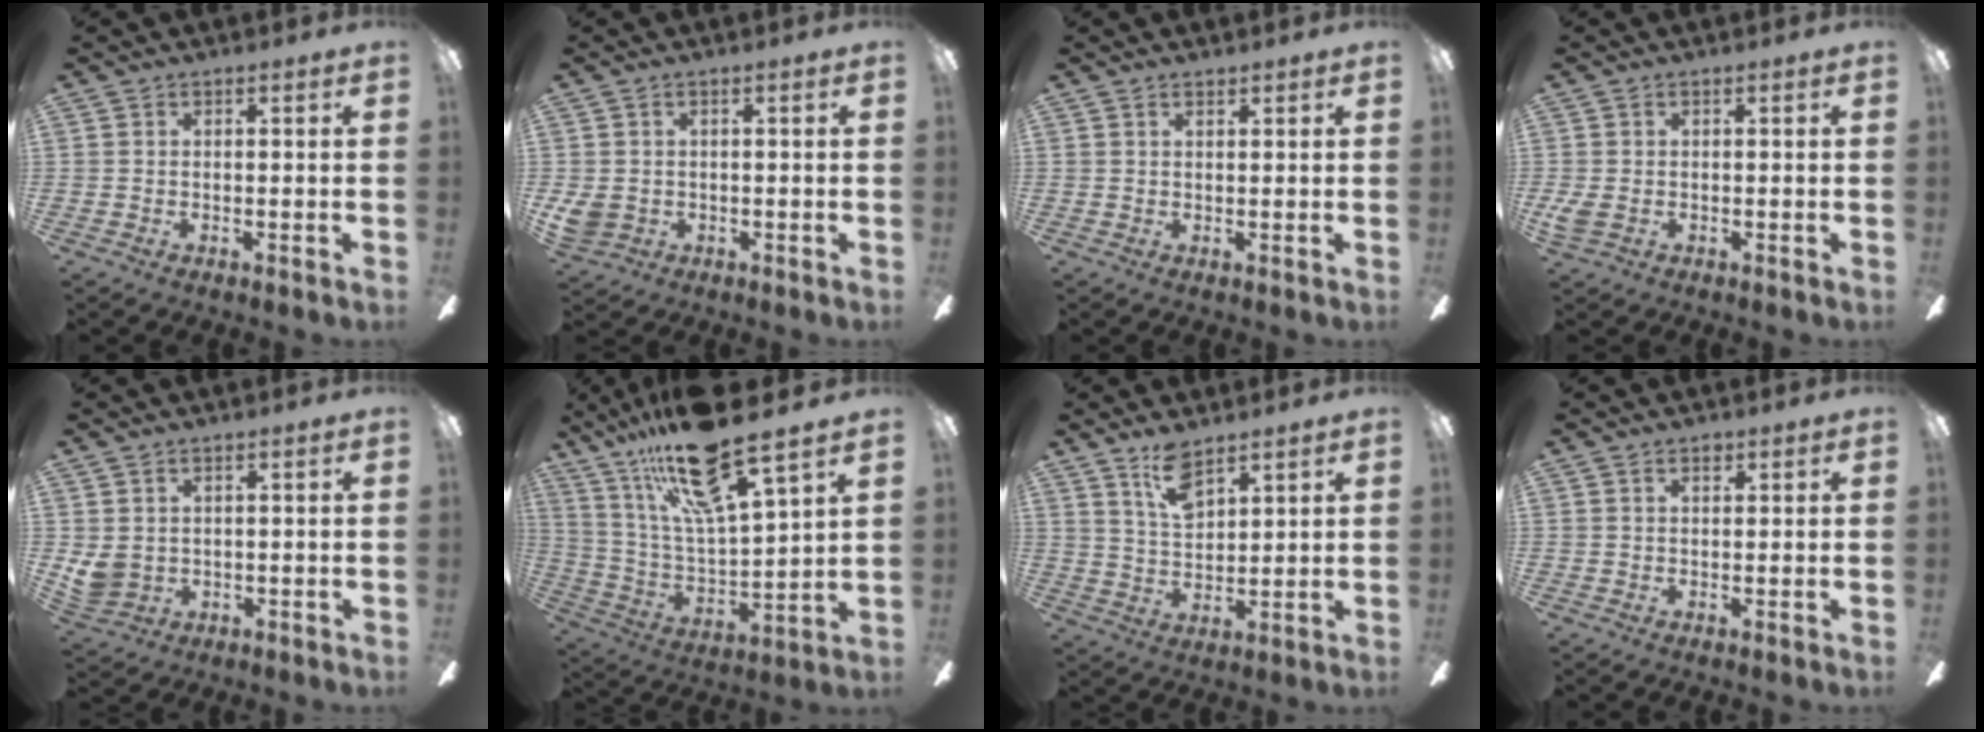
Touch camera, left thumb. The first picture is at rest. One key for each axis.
{"total": 3.7, "fx": 0.0, "fy": 3.2, "fz": 2.0, "tx": -0.048, "ty": 0.000, "tz": 0.000}
{"total": 1.0, "fx": 0.8, "fy": 0.3, "fz": 0.4, "tx": -0.008, "ty": 0.000, "tz": 0.016}
{"total": 3.0, "fx": -0.6, "fy": 2.0, "fz": 2.3, "tx": -0.051, "ty": 0.002, "tz": -0.012}
{"total": 4.9, "fx": 1.6, "fy": 3.9, "fz": 2.5, "tx": -0.064, "ty": -0.005, "tz": 0.033}
{"total": 21.1, "fx": 15.1, "fy": 4.7, "fz": 14.0, "tx": -0.264, "ty": -0.074, "tz": 0.253}
{"total": 8.7, "fx": 6.4, "fy": 3.5, "fz": 4.8, "tx": -0.094, "ty": -0.028, "tz": 0.116}
{"total": 1.4, "fx": 1.0, "fy": 0.7, "fz": 0.8, "tx": -0.008, "ty": -0.002, "tz": 0.016}